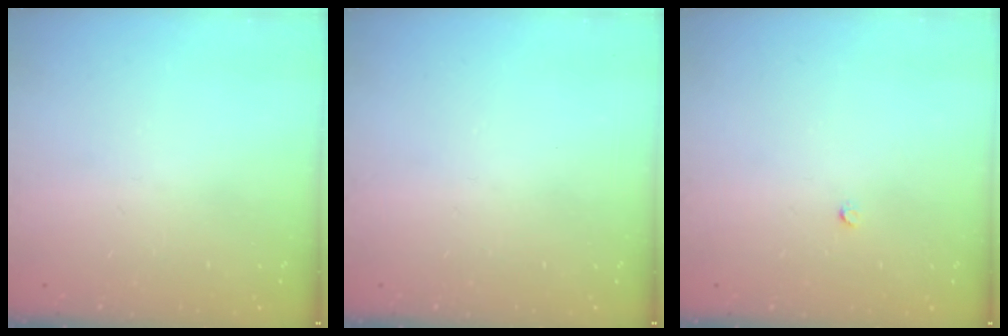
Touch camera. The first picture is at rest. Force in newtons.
{"total": 0.0}
{"total": 2.2, "press": 2.2, "slide": 0.3}